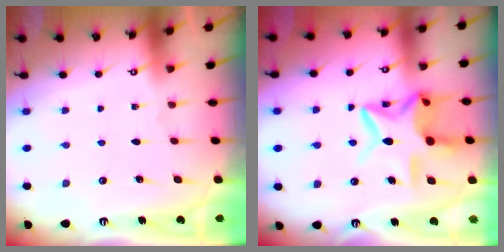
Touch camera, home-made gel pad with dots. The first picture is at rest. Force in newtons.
{"total": 13.9, "press": 13.9, "slide": 1.0}